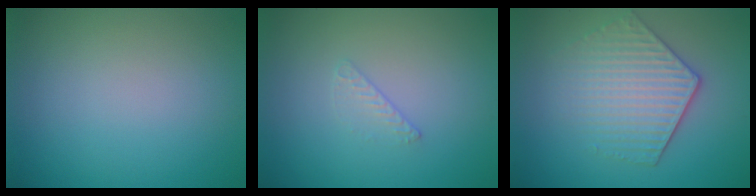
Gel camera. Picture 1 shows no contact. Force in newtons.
{"total": 0.6, "press": 0.3, "slide": 0.5}
{"total": 4.4, "press": 3.8, "slide": 2.3}